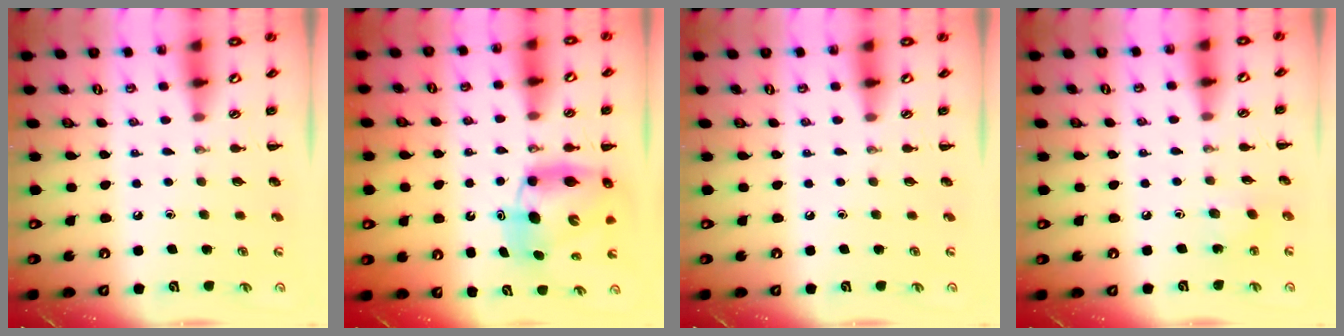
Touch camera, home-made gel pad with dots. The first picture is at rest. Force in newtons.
{"total": 9.2, "press": 8.9, "slide": 2.5}
{"total": 0.0}
{"total": 3.3, "press": 3.2, "slide": 1.1}